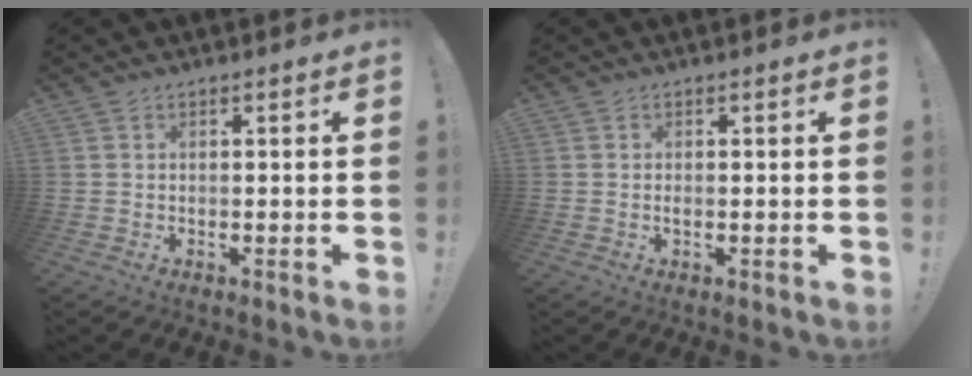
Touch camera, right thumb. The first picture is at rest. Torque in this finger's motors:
{"motor_torque": [-0.05, 0.19, 0.05, 0.04, 0.15]}